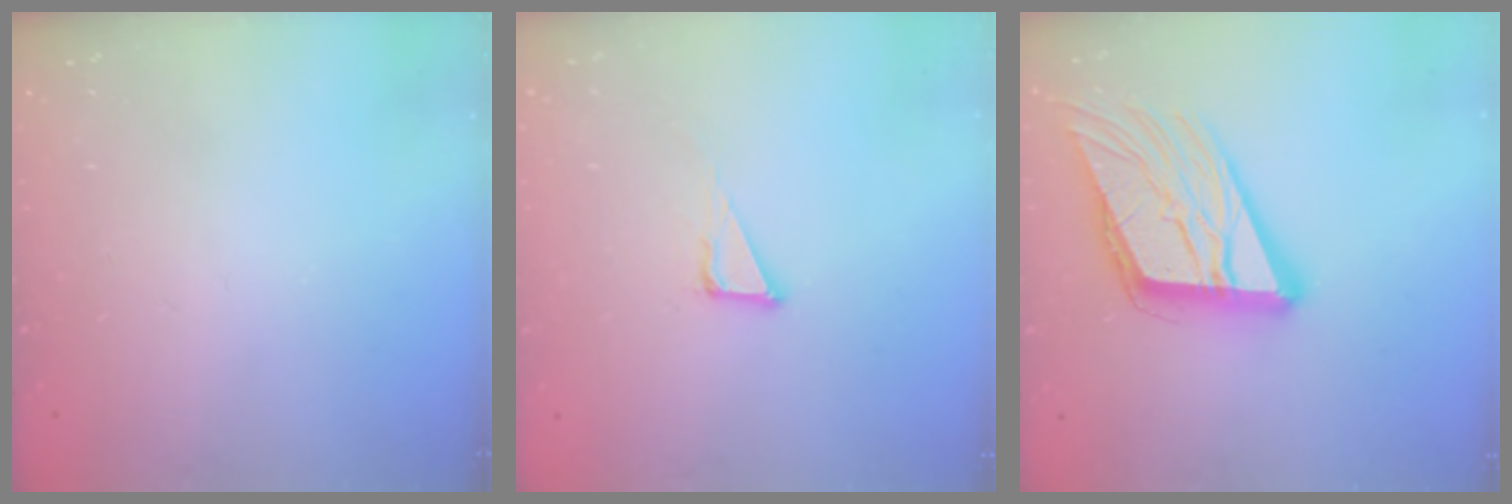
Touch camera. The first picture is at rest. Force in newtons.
{"total": 3.8, "press": 3.8, "slide": 0.0}
{"total": 18.7, "press": 18.4, "slide": 3.2}